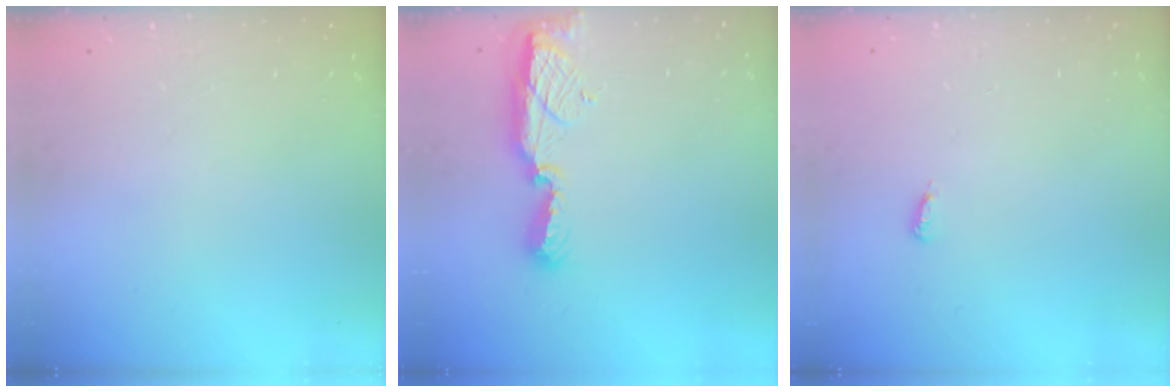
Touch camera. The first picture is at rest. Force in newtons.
{"total": 9.0, "press": 9.0, "slide": 0.8}
{"total": 3.7, "press": 3.7, "slide": 0.2}